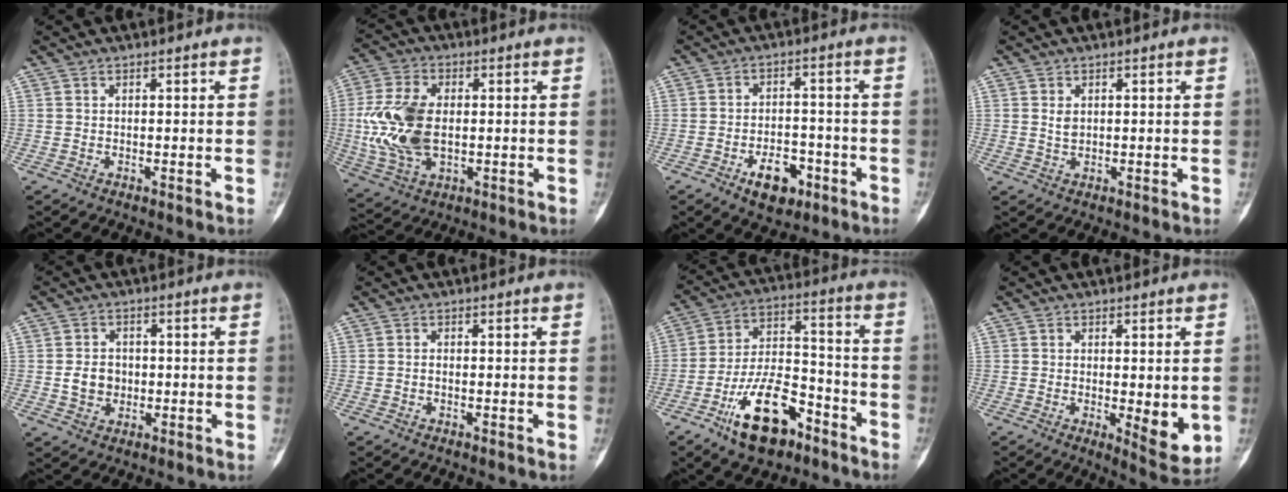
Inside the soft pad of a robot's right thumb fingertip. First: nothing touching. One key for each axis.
{"total": 14.3, "fx": 0.0, "fy": 8.6, "fz": 11.4, "tx": -0.243, "ty": 0.001, "tz": 0.006}
{"total": 6.3, "fx": -3.1, "fy": 3.7, "fz": 4.0, "tx": -0.046, "ty": 0.018, "tz": -0.044}
{"total": 1.7, "fx": 0.5, "fy": 1.2, "fz": 1.2, "tx": -0.014, "ty": -0.004, "tz": 0.013}
{"total": 4.8, "fx": -0.4, "fy": 4.1, "fz": 2.6, "tx": -0.028, "ty": 0.005, "tz": -0.007}
{"total": 0.5, "fx": -0.2, "fy": 0.3, "fz": 0.4, "tx": -0.006, "ty": 0.001, "tz": -0.007}
{"total": 16.1, "fx": -9.1, "fy": 7.9, "fz": 10.8, "tx": -0.172, "ty": 0.072, "tz": -0.159}
{"total": 6.9, "fx": -0.9, "fy": 2.4, "fz": 6.4, "tx": -0.080, "ty": -0.019, "tz": -0.007}